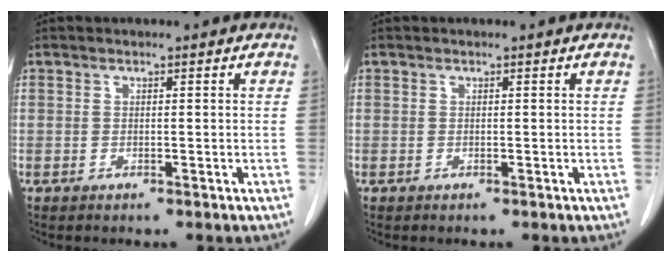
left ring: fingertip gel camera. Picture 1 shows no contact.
{"total": 0.0}